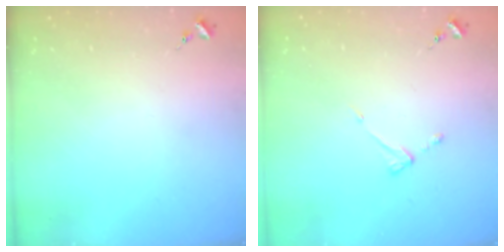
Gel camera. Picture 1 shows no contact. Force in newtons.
{"total": 3.9, "press": 3.9, "slide": 0.3}